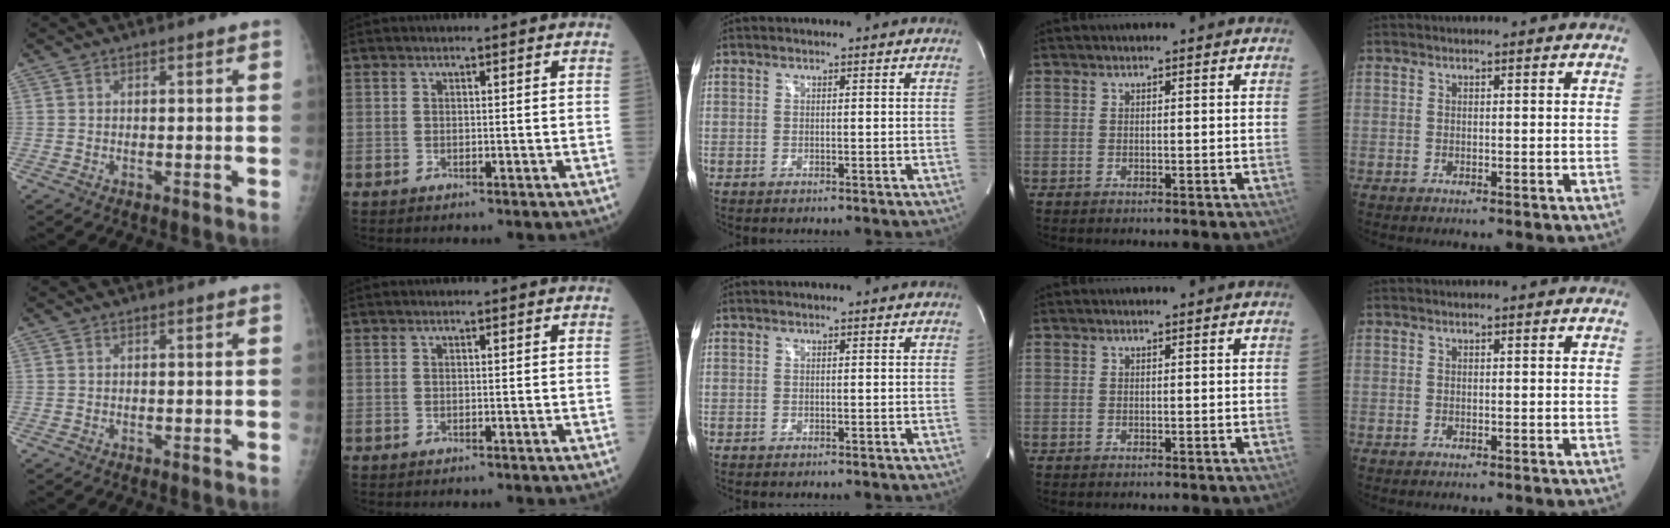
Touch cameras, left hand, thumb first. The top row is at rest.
{}